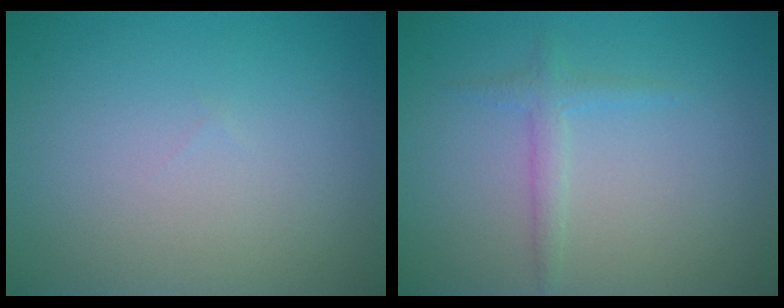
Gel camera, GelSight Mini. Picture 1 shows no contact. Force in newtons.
{"total": 1.5, "press": 1.5, "slide": 0.0}